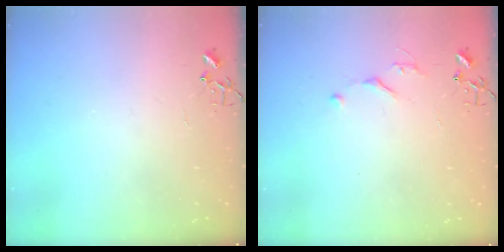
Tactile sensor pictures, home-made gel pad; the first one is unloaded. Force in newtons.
{"total": 4.3, "press": 4.3, "slide": 0.6}